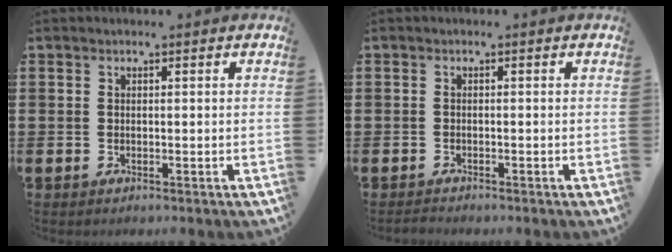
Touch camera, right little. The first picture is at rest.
{"total": 0.6, "force": [-0.6, 0.1, 0.2], "torque": [-0.005, -0.001, -0.012]}